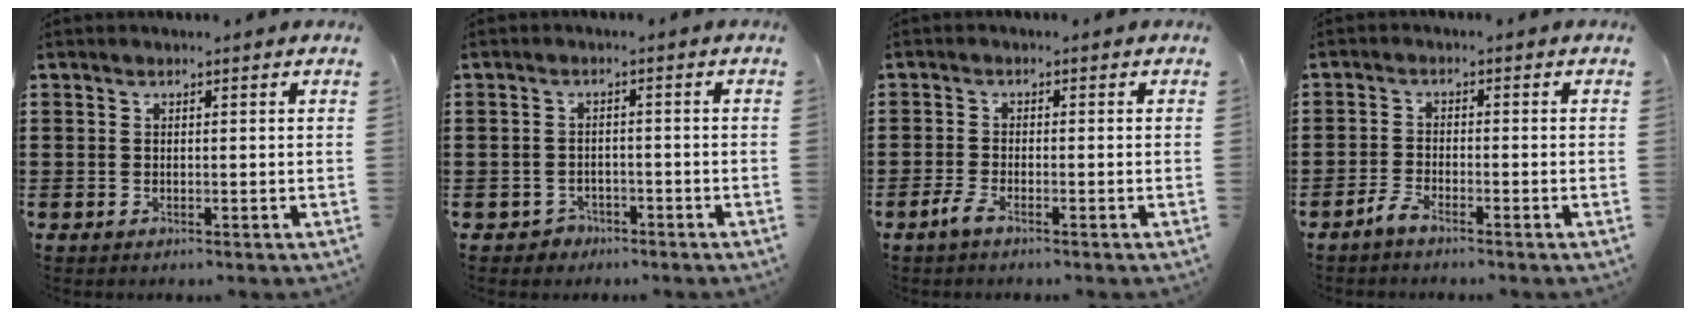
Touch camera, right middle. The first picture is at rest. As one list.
[{"total": 2.1, "force": [-1.8, 1.0, -0.1], "torque": [-0.007, -0.001, -0.041]}, {"total": 2.7, "force": [-1.9, 0.6, 1.7], "torque": [-0.050, -0.006, -0.043]}, {"total": 2.8, "force": [-2.5, 0.5, 1.2], "torque": [-0.035, -0.001, -0.052]}]